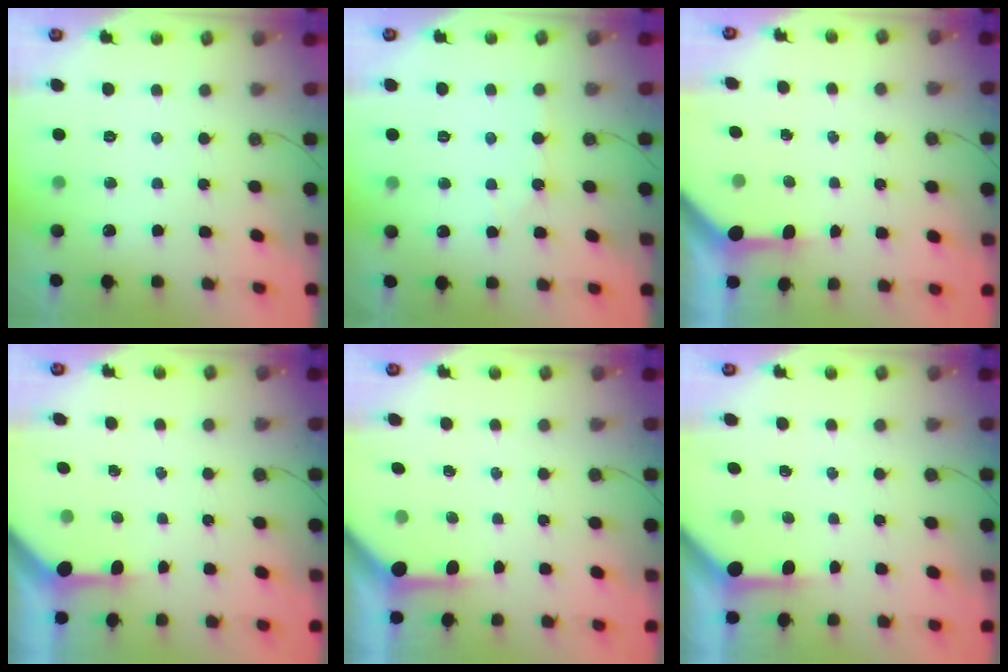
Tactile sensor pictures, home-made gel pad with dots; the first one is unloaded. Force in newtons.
{"total": 2.5, "press": 2.5, "slide": 0.5}
{"total": 3.4, "press": 3.4, "slide": 0.4}
{"total": 3.0, "press": 3.0, "slide": 0.2}
{"total": 3.2, "press": 3.2, "slide": 0.4}
{"total": 3.3, "press": 3.3, "slide": 0.4}